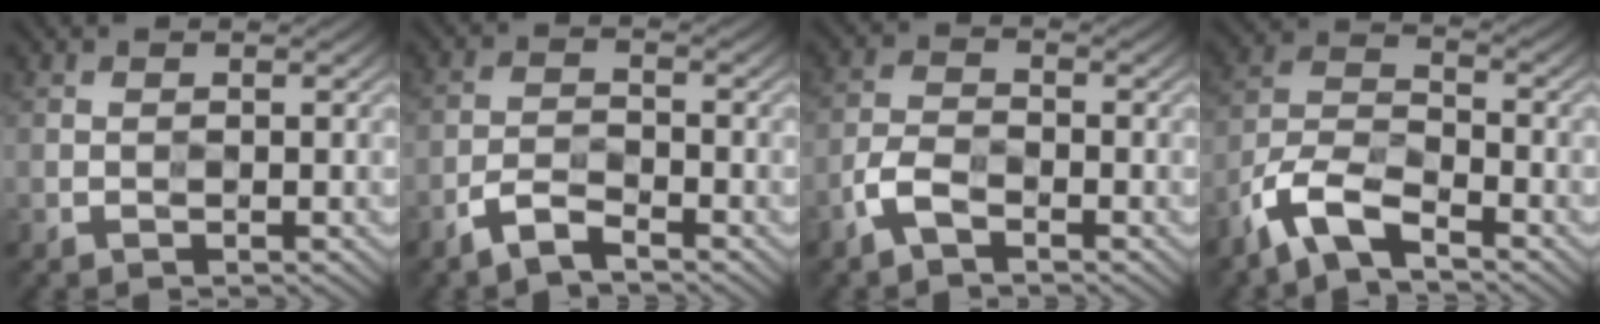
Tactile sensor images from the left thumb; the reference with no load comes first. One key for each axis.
{"total": 3.5, "fx": -2.7, "fy": 0.9, "fz": 1.9, "tx": -0.043, "ty": 0.001, "tz": -0.063}
{"total": 3.6, "fx": -2.4, "fy": 1.5, "fz": 2.3, "tx": -0.053, "ty": 0.003, "tz": -0.059}
{"total": 7.8, "fx": -5.6, "fy": 2.6, "fz": 4.8, "tx": -0.099, "ty": -0.001, "tz": -0.129}